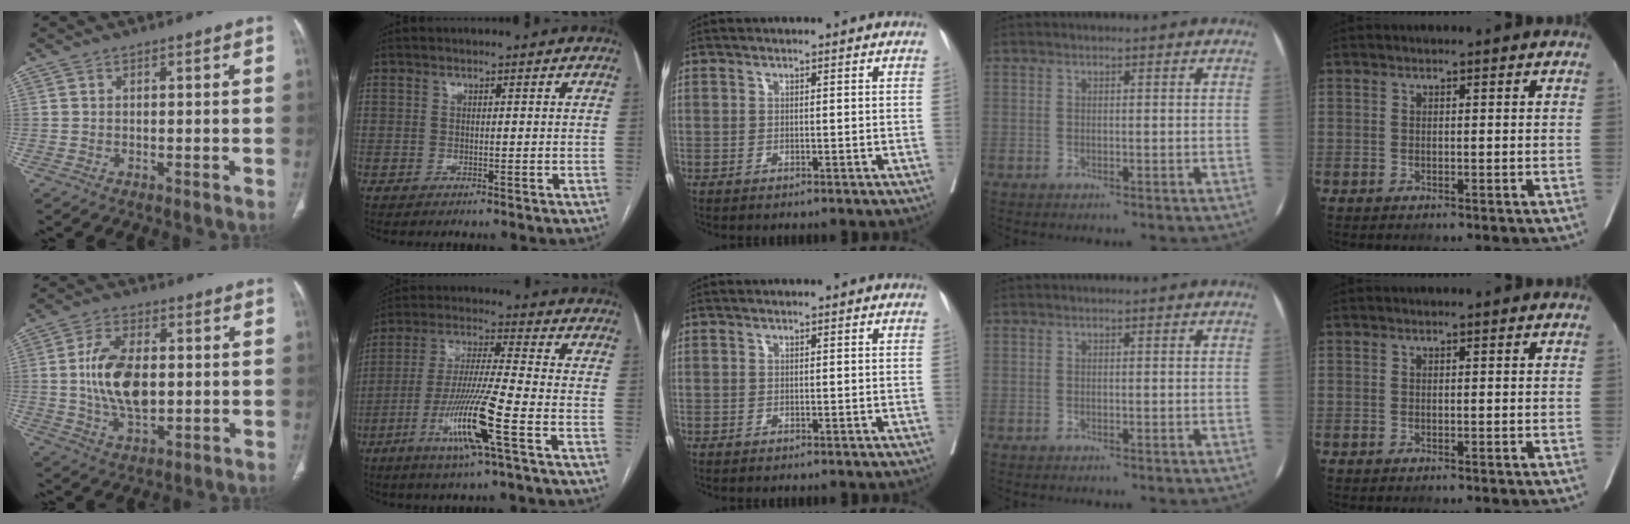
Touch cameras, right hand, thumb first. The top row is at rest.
{"thumb": {"total": 13.0, "force": [0.4, 7.2, 10.8], "torque": [-0.196, 0.000, 0.013]}, "index": {"total": 13.4, "force": [-5.6, -0.3, 12.2], "torque": [-0.244, -0.018, -0.107]}}